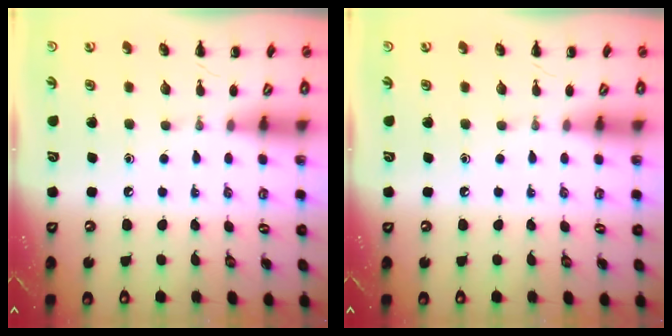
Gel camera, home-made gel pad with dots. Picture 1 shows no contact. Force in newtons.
{"total": 0.0}